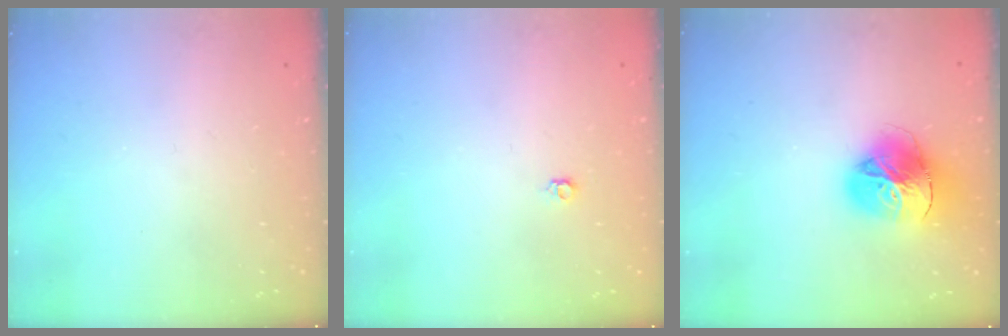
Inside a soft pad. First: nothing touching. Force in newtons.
{"total": 3.1, "press": 3.0, "slide": 0.6}
{"total": 18.2, "press": 18.1, "slide": 2.0}